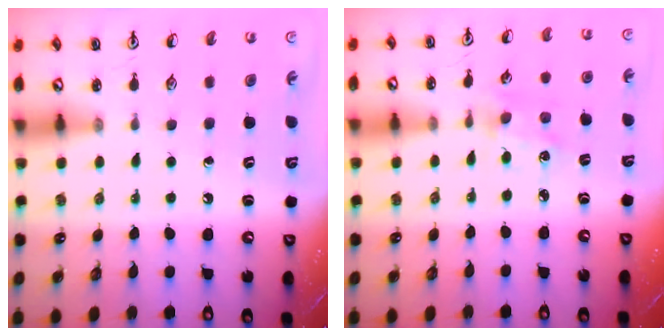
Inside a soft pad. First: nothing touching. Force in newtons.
{"total": 1.2, "press": 1.2, "slide": 0.2}